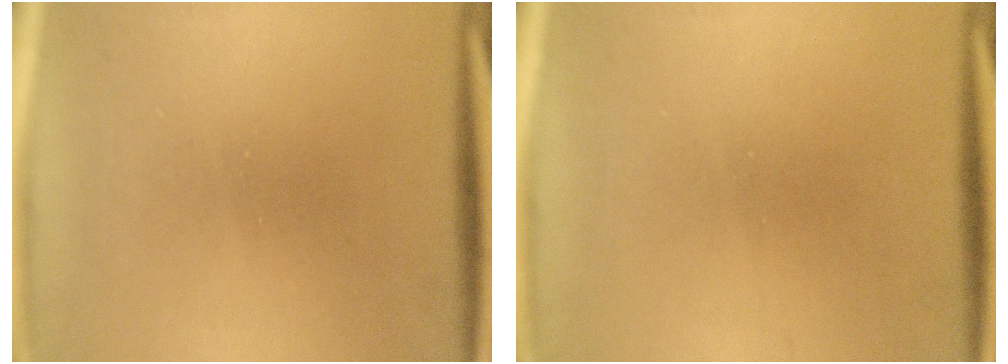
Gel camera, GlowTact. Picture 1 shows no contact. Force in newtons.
{"total": 1.1}